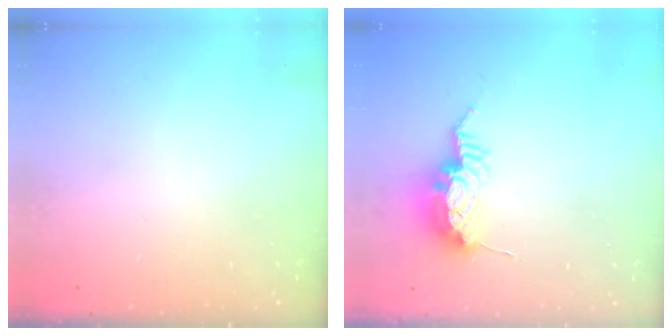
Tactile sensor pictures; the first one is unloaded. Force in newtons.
{"total": 10.4, "press": 10.4, "slide": 1.0}